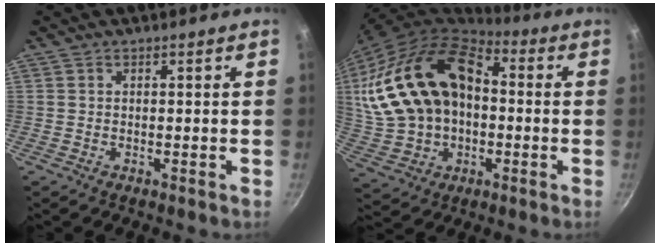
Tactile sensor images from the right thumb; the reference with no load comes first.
{"total": 25.0, "force": [1.8, 17.4, 17.9], "torque": [-0.343, 0.039, 0.042]}